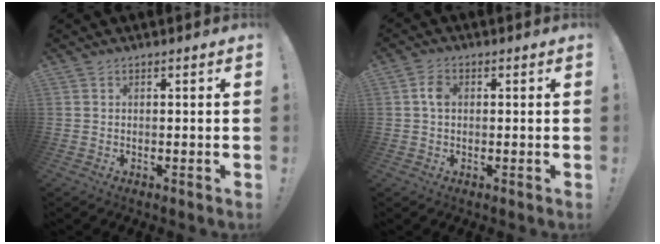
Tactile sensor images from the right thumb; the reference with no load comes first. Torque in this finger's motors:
{"motor_torque": [-0.10, 0.20, 0.12, 0.01, 0.00]}